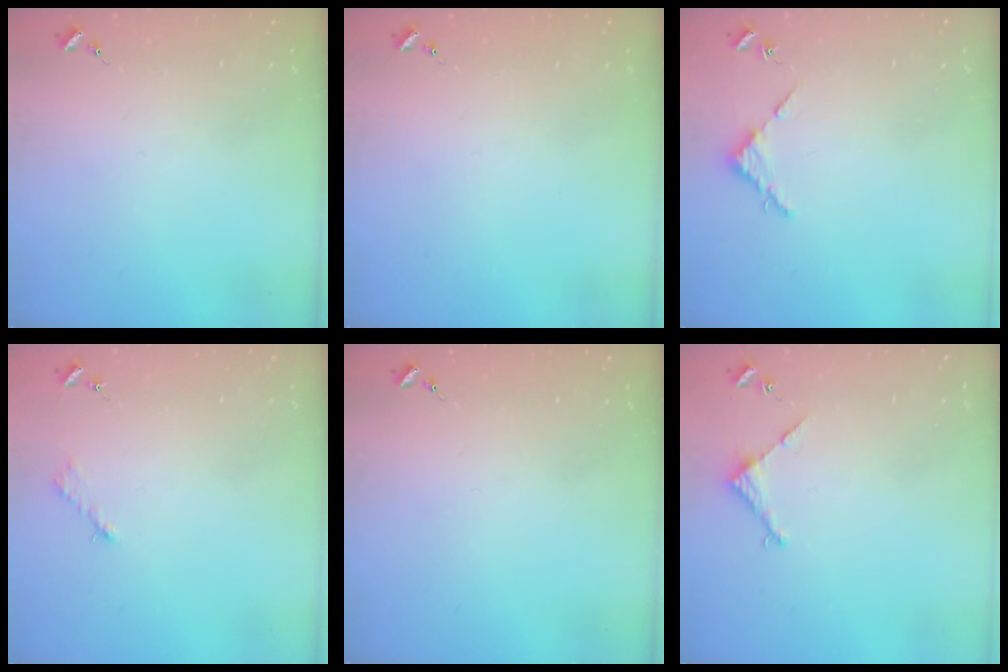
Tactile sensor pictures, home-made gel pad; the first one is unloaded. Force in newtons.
{"total": 0.0}
{"total": 2.7, "press": 2.7, "slide": 0.3}
{"total": 2.6, "press": 2.6, "slide": 0.4}
{"total": 0.0}
{"total": 2.9, "press": 2.8, "slide": 0.2}